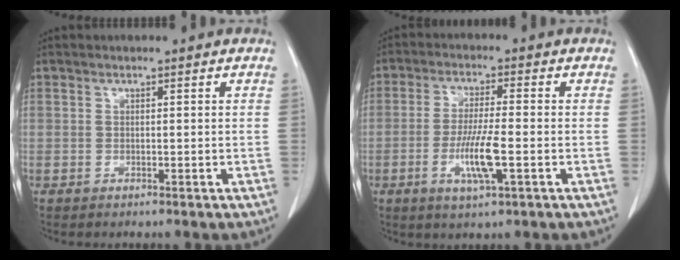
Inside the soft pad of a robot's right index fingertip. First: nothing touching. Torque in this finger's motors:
{"motor_torque": [1.48, -0.32, 0.73, 0.11]}